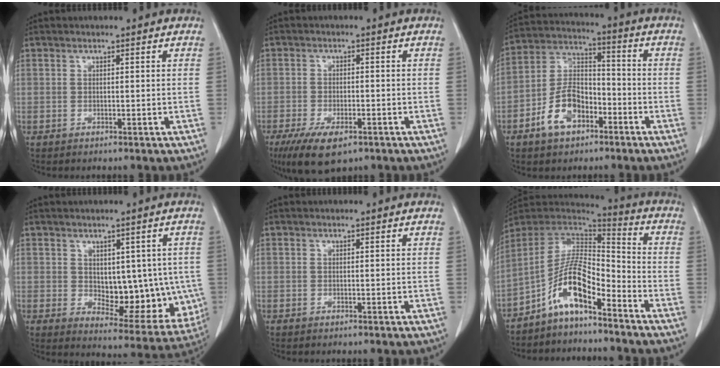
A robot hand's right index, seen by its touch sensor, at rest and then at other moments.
{"total": 8.3, "force": [-5.1, 3.4, 5.6], "torque": [-0.094, -0.012, -0.082]}
{"total": 10.0, "force": [-5.0, 5.8, 6.4], "torque": [-0.133, 0.023, -0.091]}
{"total": 12.5, "force": [-0.2, 6.5, 10.7], "torque": [-0.127, -0.003, 0.020]}
{"total": 0.0}
{"total": 10.3, "force": [-6.4, 2.9, 7.5], "torque": [-0.144, 0.027, -0.121]}